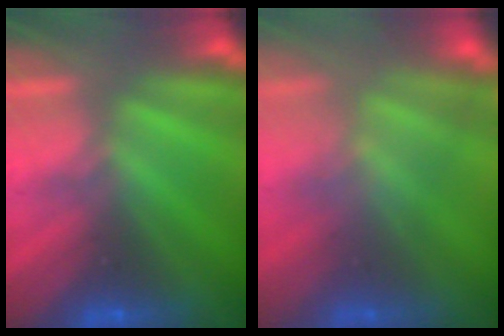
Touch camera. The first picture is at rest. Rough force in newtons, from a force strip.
{"total": 3.4}